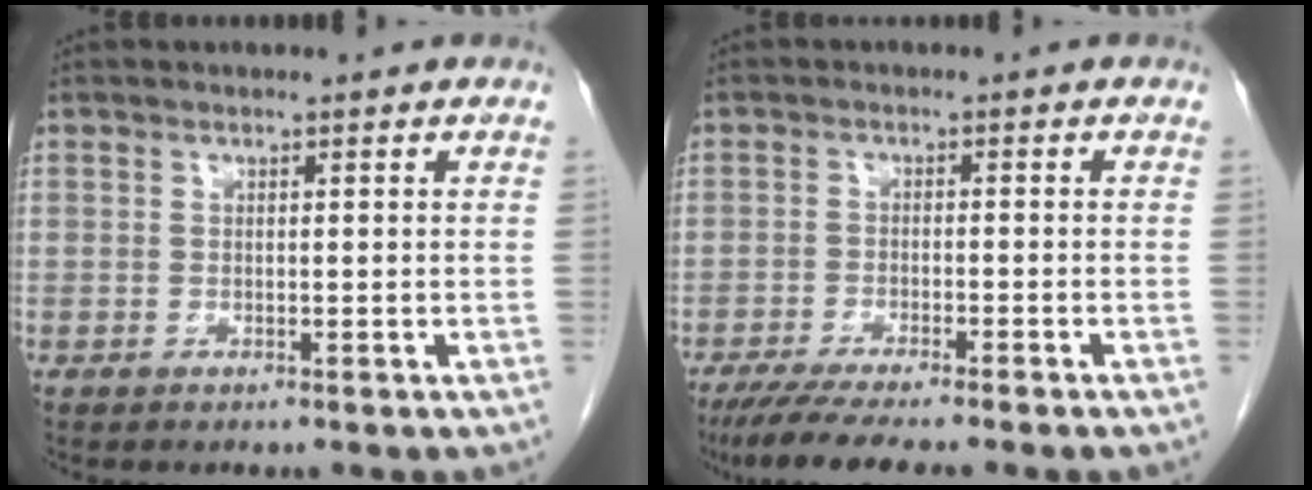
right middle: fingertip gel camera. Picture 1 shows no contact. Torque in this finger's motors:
{"motor_torque": [1.16, -0.98, 0.36, 0.12]}